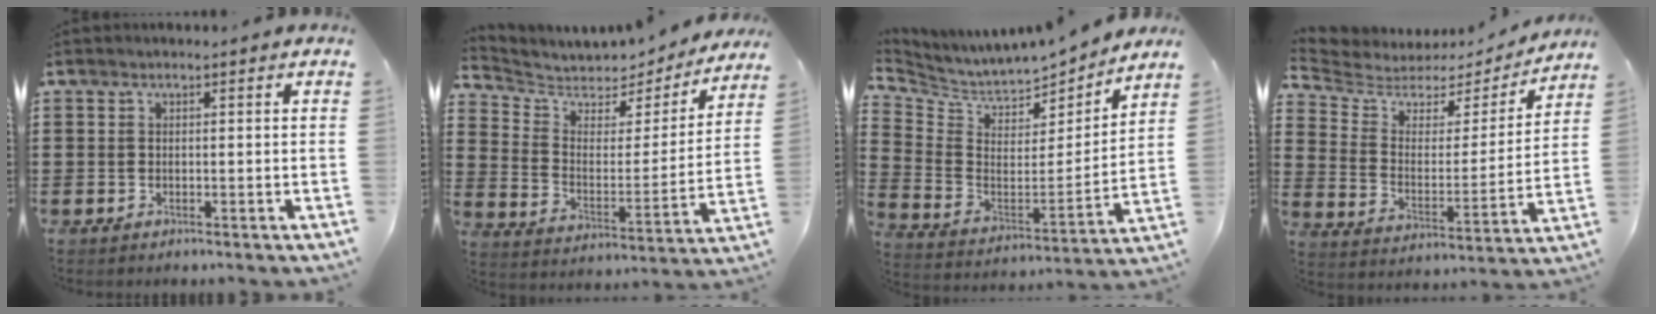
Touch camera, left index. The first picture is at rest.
{"total": 4.9, "force": [4.5, 1.8, 0.6], "torque": [-0.045, -0.038, 0.073]}
{"total": 5.0, "force": [4.7, 1.7, 0.5], "torque": [-0.044, -0.048, 0.079]}
{"total": 4.6, "force": [3.8, 2.3, 1.2], "torque": [-0.054, -0.026, 0.058]}